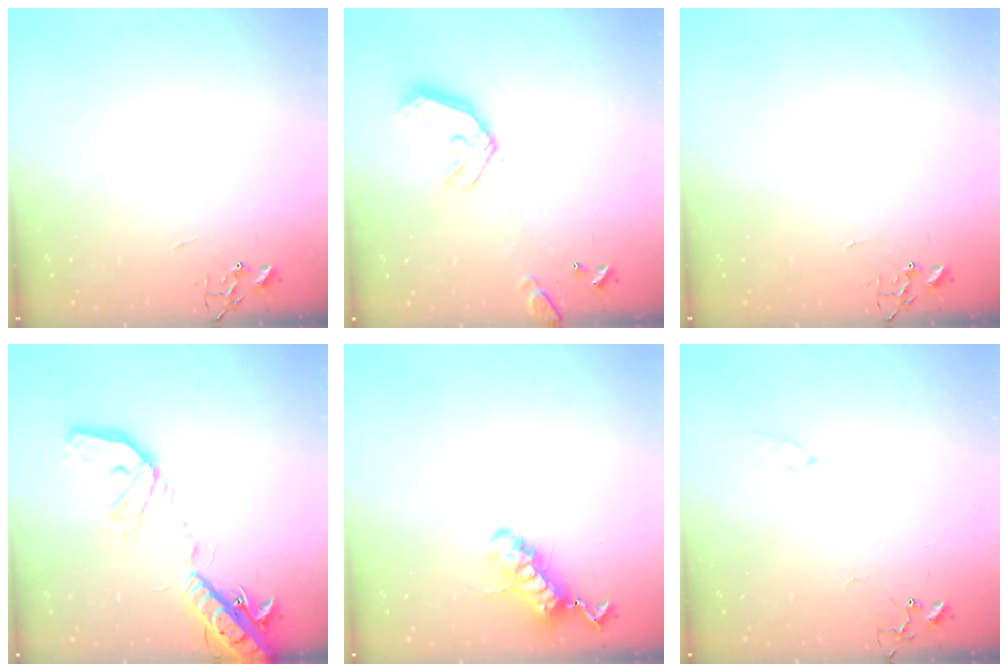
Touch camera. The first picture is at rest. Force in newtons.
{"total": 14.4, "press": 14.2, "slide": 2.1}
{"total": 0.0}
{"total": 20.1, "press": 19.7, "slide": 3.9}
{"total": 12.7, "press": 12.6, "slide": 1.6}
{"total": 7.5, "press": 7.5, "slide": 0.7}